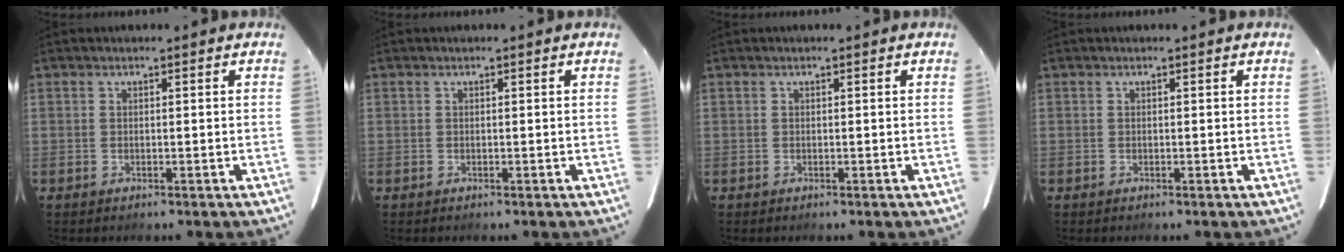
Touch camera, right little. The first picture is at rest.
{"total": 0.0}
{"total": 0.0}
{"total": 0.0}